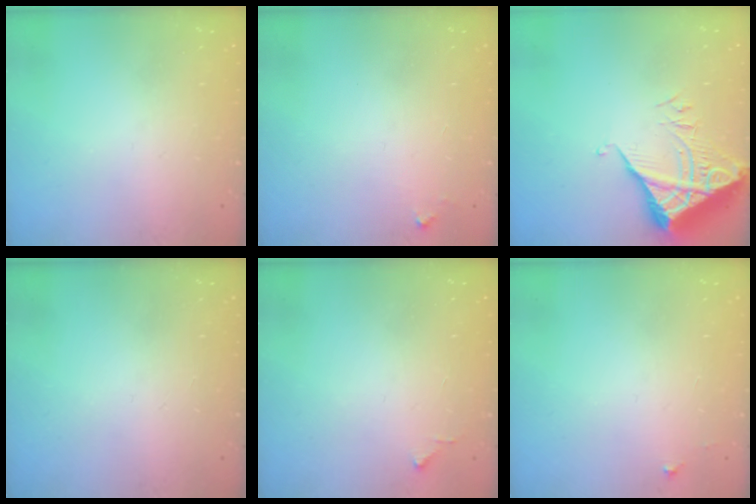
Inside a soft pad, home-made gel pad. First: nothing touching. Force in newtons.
{"total": 3.1, "press": 3.1, "slide": 0.1}
{"total": 6.1, "press": 6.0, "slide": 0.7}
{"total": 0.0}
{"total": 3.4, "press": 3.4, "slide": 0.4}
{"total": 3.9, "press": 3.9, "slide": 0.4}